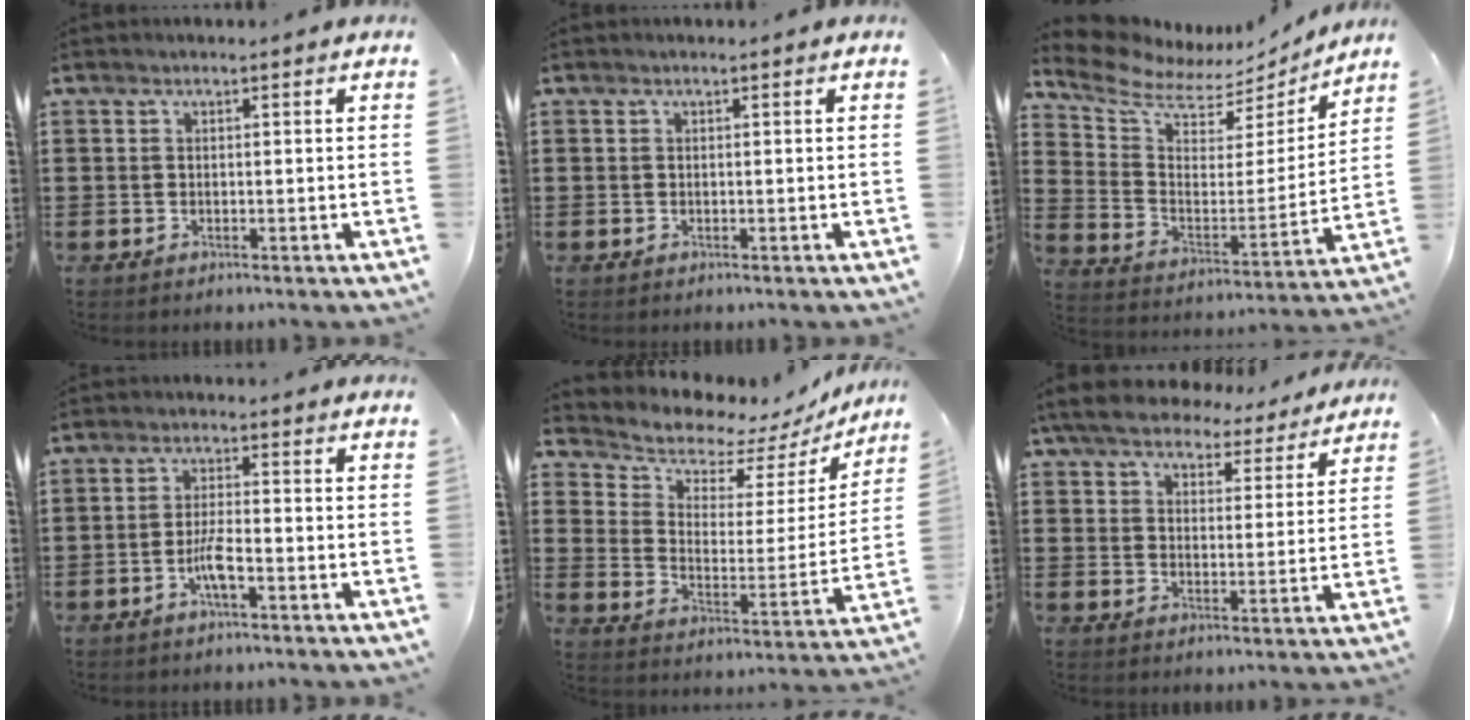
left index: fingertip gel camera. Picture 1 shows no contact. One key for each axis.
{"total": 0.0}
{"total": 7.4, "fx": 6.7, "fy": 2.6, "fz": 1.8, "tx": -0.081, "ty": -0.055, "tz": 0.115}
{"total": 4.1, "fx": -1.8, "fy": 0.9, "fz": 3.6, "tx": -0.074, "ty": 0.000, "tz": -0.037}
{"total": 6.6, "fx": 6.0, "fy": 2.2, "fz": 1.5, "tx": -0.058, "ty": -0.047, "tz": 0.102}
{"total": 6.6, "fx": 6.1, "fy": 1.5, "fz": 1.8, "tx": -0.065, "ty": -0.029, "tz": 0.109}